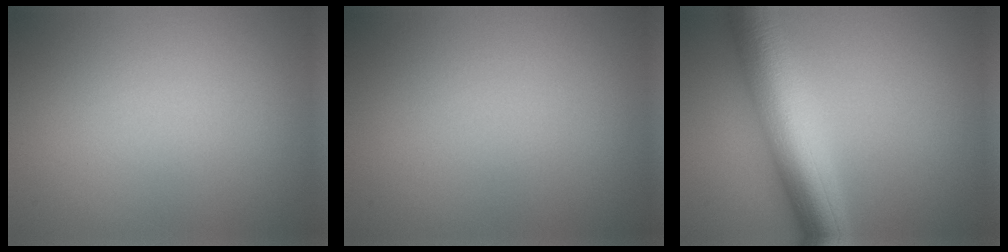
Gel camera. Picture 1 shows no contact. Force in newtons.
{"total": 0.0}
{"total": 9.3, "press": 9.3, "slide": 0.3}